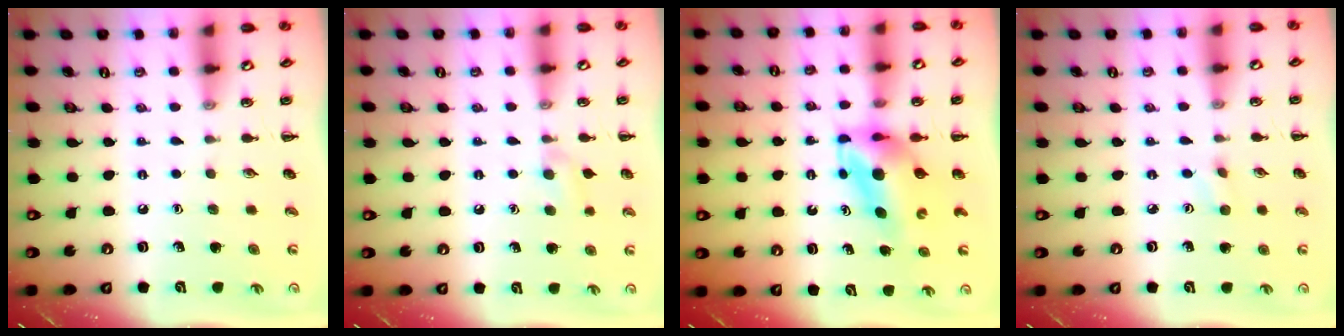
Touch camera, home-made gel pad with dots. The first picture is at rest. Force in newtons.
{"total": 6.0, "press": 5.7, "slide": 2.0}
{"total": 5.8, "press": 5.6, "slide": 1.5}
{"total": 2.3, "press": 2.2, "slide": 0.8}